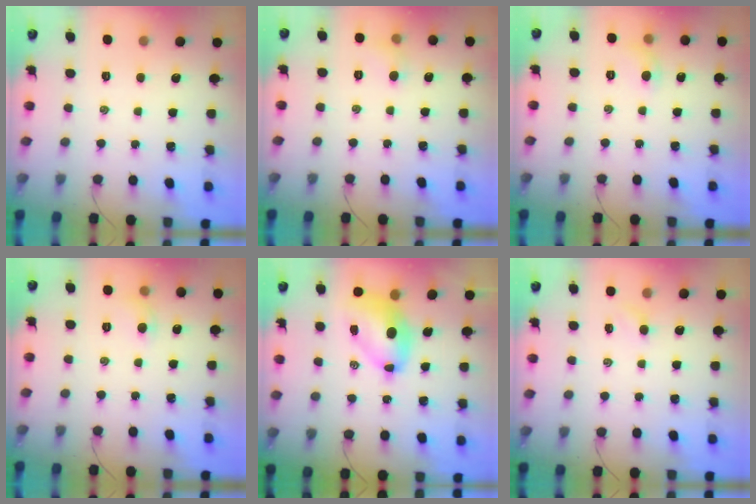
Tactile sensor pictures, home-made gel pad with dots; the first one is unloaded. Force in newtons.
{"total": 4.5, "press": 4.3, "slide": 1.4}
{"total": 5.7, "press": 5.5, "slide": 1.5}
{"total": 5.3, "press": 5.0, "slide": 1.7}
{"total": 8.4, "press": 8.1, "slide": 2.3}
{"total": 2.4, "press": 2.3, "slide": 0.7}